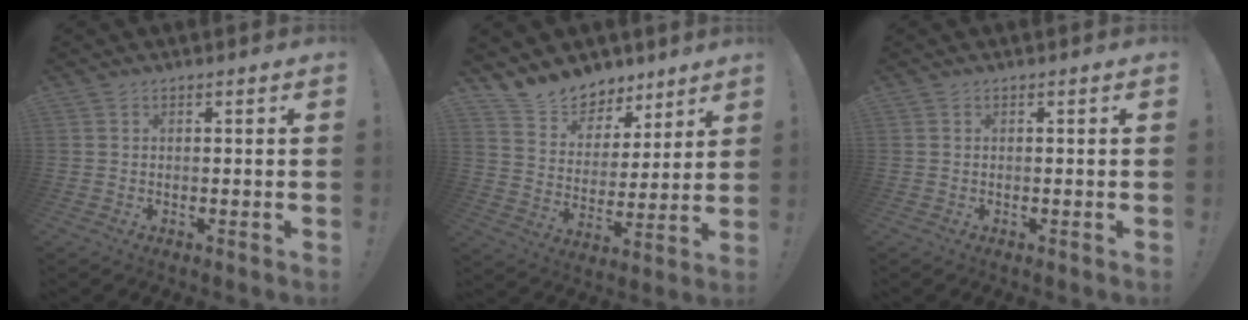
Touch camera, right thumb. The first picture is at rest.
{"total": 10.3, "force": [8.5, 5.7, 1.0], "torque": [-0.028, -0.073, 0.163]}
{"total": 0.0}